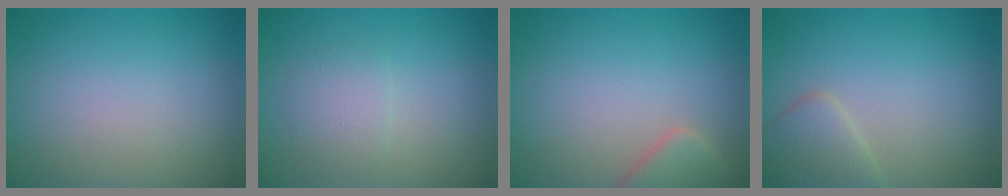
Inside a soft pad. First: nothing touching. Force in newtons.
{"total": 2.9, "press": 2.9, "slide": 0.2}
{"total": 3.0, "press": 3.0, "slide": 0.3}
{"total": 2.5, "press": 2.5, "slide": 0.2}